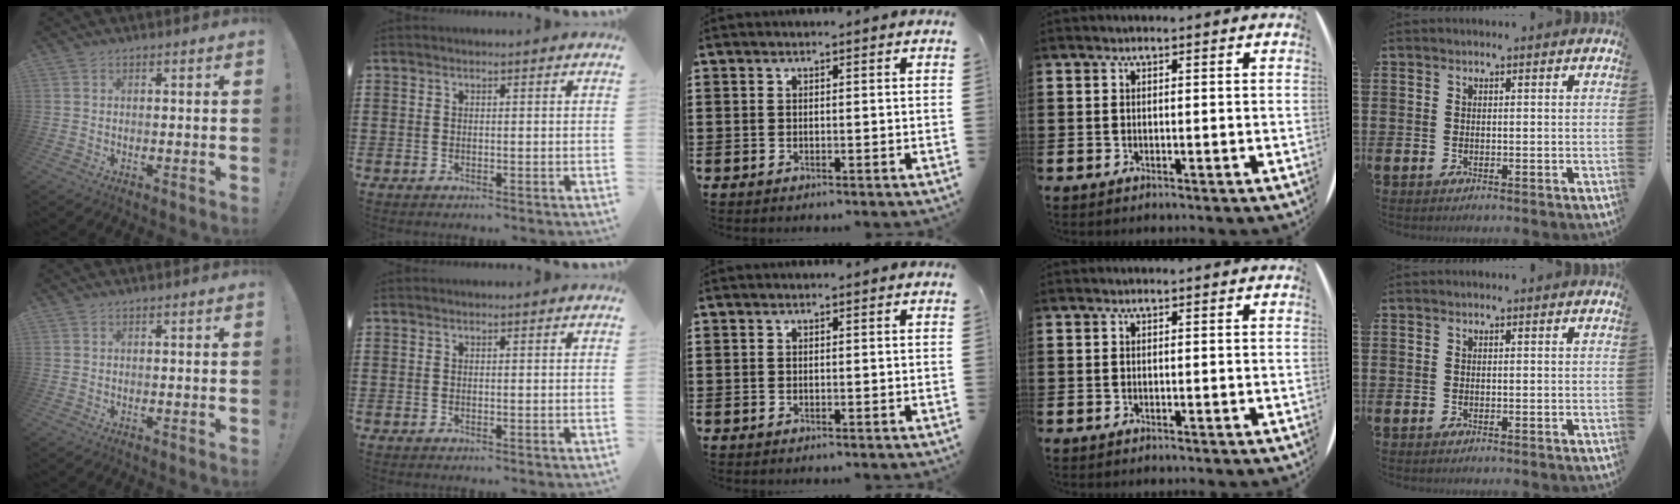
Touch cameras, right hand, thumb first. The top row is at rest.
{}